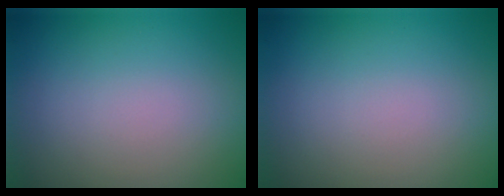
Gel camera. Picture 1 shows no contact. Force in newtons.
{"total": 0.0}